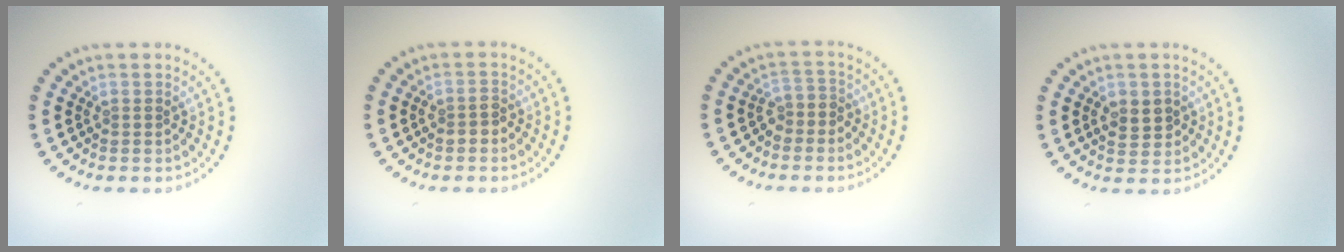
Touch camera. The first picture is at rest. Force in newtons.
{"total": 1.4, "press": 1.3, "slide": 0.5}
{"total": 1.7, "press": 1.4, "slide": 1.0}
{"total": 2.4, "press": 2.3, "slide": 0.4}